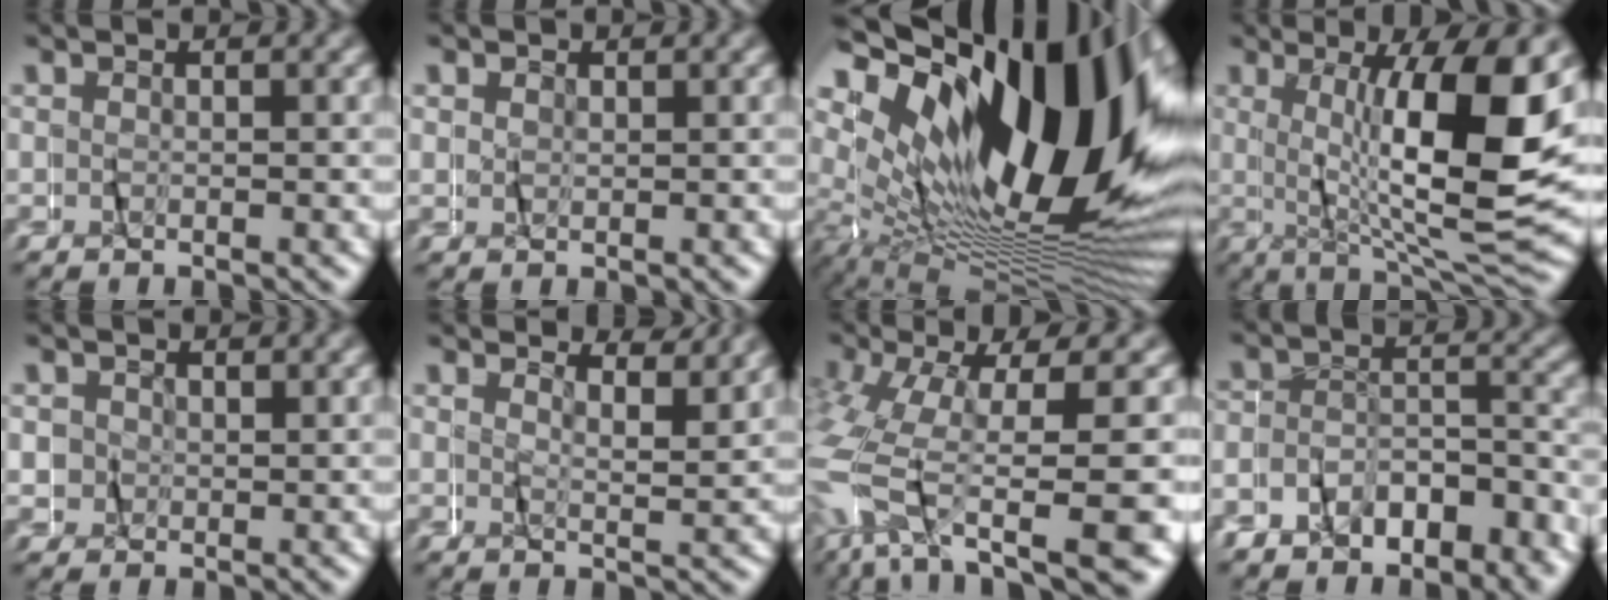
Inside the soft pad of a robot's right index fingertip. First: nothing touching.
{"total": 0.6, "force": [0.3, 0.1, -0.6], "torque": [0.014, 0.003, 0.005]}
{"total": 24.5, "force": [3.0, 14.1, 19.8], "torque": [-0.273, 0.030, 0.031]}
{"total": 12.5, "force": [0.6, 3.2, 12.1], "torque": [-0.176, -0.003, 0.017]}
{"total": 3.3, "force": [0.9, 3.1, 0.7], "torque": [-0.028, -0.001, 0.015]}
{"total": 2.5, "force": [2.4, -0.6, 0.3], "torque": [-0.013, -0.001, 0.036]}
{"total": 11.5, "force": [-6.1, 5.6, 8.1], "torque": [-0.173, -0.037, -0.082]}
{"total": 5.6, "force": [-5.2, 1.9, 0.8], "torque": [-0.008, 0.004, -0.090]}